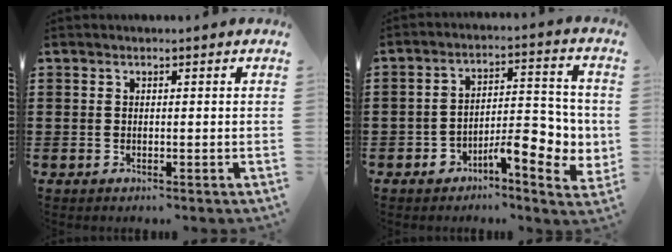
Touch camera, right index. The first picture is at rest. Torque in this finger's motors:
{"motor_torque": [2.14, 0.00, 0.42, 0.12]}